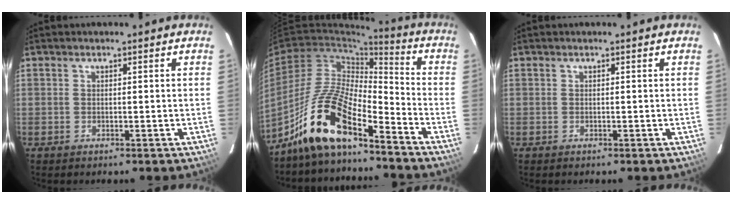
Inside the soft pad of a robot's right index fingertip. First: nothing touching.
{"total": 13.7, "force": [-10.5, 3.6, 8.0], "torque": [-0.160, 0.010, -0.206]}
{"total": 0.0}